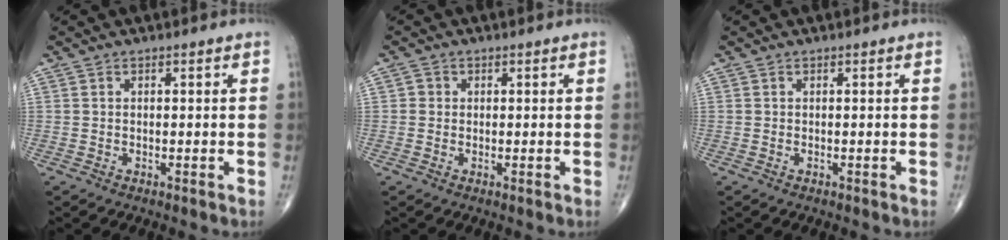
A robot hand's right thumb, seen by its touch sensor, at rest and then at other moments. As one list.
[{"total": 1.3, "force": [0.1, 1.3, 0.3], "torque": [0.002, 0.002, -0.001]}, {"total": 0.0}]